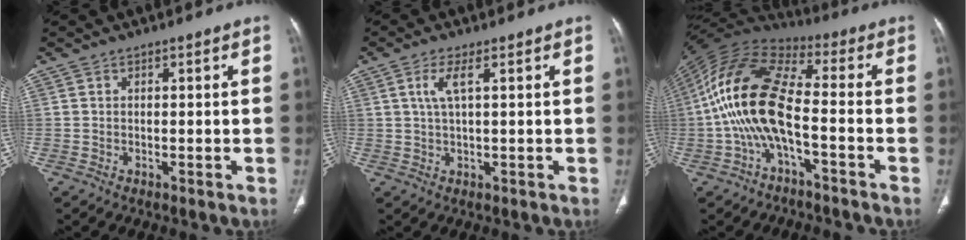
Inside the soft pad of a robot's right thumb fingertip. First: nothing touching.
{"total": 3.6, "force": [1.2, 0.9, 3.3], "torque": [-0.081, 0.004, 0.028]}
{"total": 15.3, "force": [-3.4, 6.3, 13.5], "torque": [-0.277, 0.054, -0.073]}